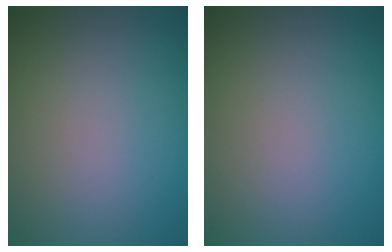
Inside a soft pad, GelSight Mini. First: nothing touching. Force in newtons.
{"total": 0.0}